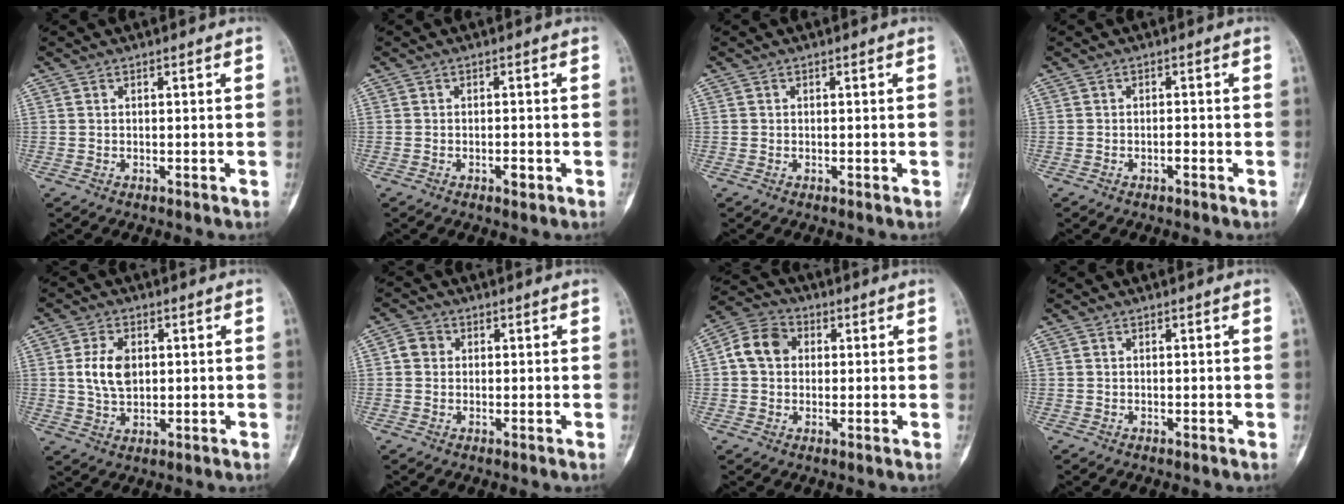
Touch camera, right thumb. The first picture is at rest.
{"total": 1.6, "force": [-0.8, 0.7, 1.2], "torque": [-0.017, 0.002, -0.012]}
{"total": 0.0}
{"total": 0.9, "force": [-0.5, 0.4, 0.6], "torque": [-0.009, 0.003, -0.011]}
{"total": 7.1, "force": [1.1, 4.6, 5.3], "torque": [-0.094, -0.004, 0.024]}
{"total": 3.0, "force": [0.4, 2.7, 1.3], "torque": [-0.011, 0.007, 0.002]}
{"total": 7.8, "force": [1.1, 6.3, 4.3], "torque": [-0.068, 0.018, 0.011]}
{"total": 0.0}